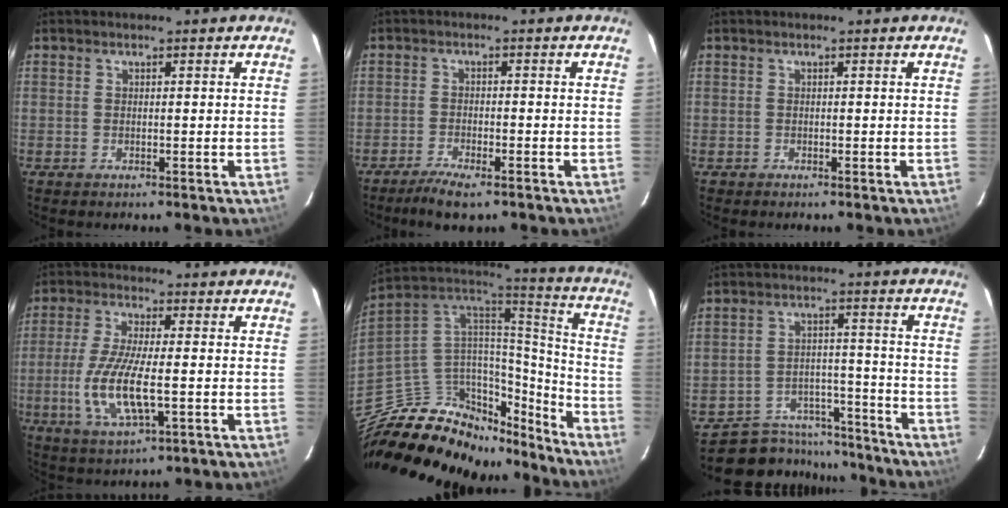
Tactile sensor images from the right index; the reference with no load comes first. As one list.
[{"total": 5.2, "force": [-4.0, 1.3, 3.1], "torque": [-0.078, -0.010, -0.074]}, {"total": 0.9, "force": [-0.4, 0.7, -0.2], "torque": [0.000, 0.003, -0.006]}, {"total": 11.6, "force": [-2.5, 3.2, 10.8], "torque": [-0.227, -0.015, -0.047]}, {"total": 28.7, "force": [-22.1, 13.9, 12.0], "torque": [-0.235, 0.056, -0.329]}, {"total": 12.9, "force": [-11.3, 6.2, 1.3], "torque": [-0.037, 0.043, -0.155]}]